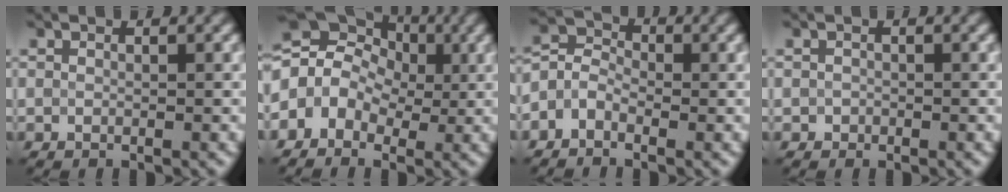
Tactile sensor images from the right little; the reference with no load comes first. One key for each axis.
{"total": 8.6, "fx": 0.4, "fy": 7.3, "fz": 4.5, "tx": -0.083, "ty": 0.044, "tz": -0.033}
{"total": 3.0, "fx": -1.4, "fy": 2.1, "fz": 1.6, "tx": -0.037, "ty": 0.006, "tz": -0.037}
{"total": 0.6, "fx": -0.2, "fy": 0.6, "fz": 0.0, "tx": 0.005, "ty": -0.006, "tz": -0.006}